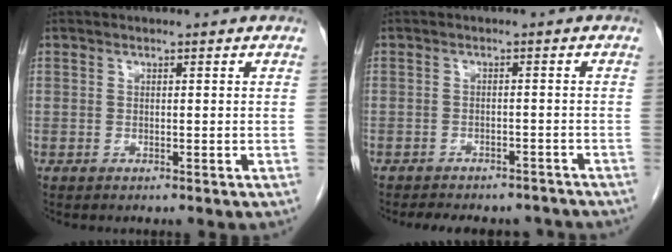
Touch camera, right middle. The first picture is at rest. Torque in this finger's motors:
{"motor_torque": [0.12, -0.11, 0.02, 0.06]}